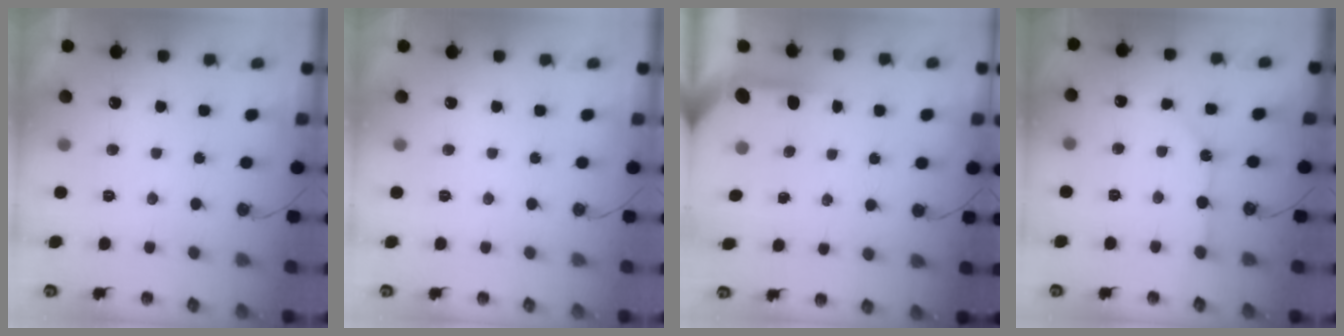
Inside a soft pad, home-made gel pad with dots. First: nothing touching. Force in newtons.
{"total": 0.0}
{"total": 3.8, "press": 3.8, "slide": 0.4}
{"total": 2.5, "press": 2.5, "slide": 0.2}